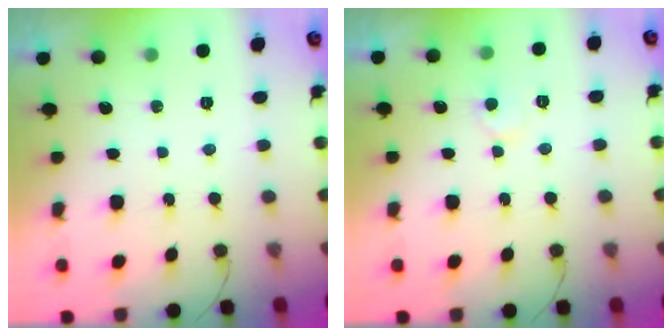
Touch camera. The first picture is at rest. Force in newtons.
{"total": 6.6, "press": 6.6, "slide": 0.4}